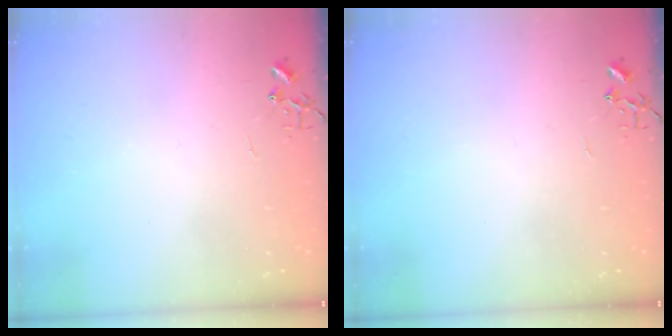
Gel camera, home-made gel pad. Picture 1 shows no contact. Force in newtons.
{"total": 0.0}